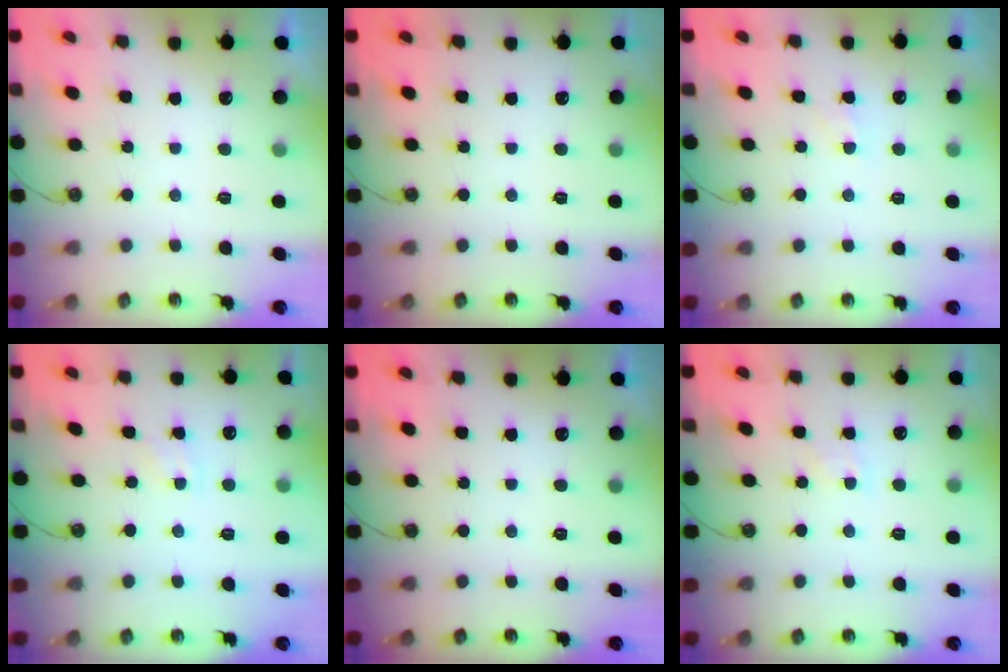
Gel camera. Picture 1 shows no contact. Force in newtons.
{"total": 0.0}
{"total": 5.6, "press": 5.6, "slide": 0.7}
{"total": 3.0, "press": 2.9, "slide": 0.4}
{"total": 0.0}
{"total": 3.4, "press": 3.4, "slide": 0.4}